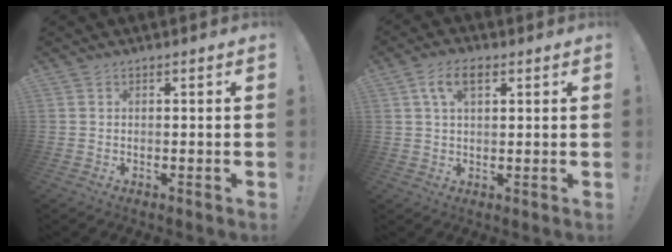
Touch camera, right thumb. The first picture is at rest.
{"total": 7.1, "force": [2.8, 3.7, 5.4], "torque": [-0.096, 0.007, 0.052]}